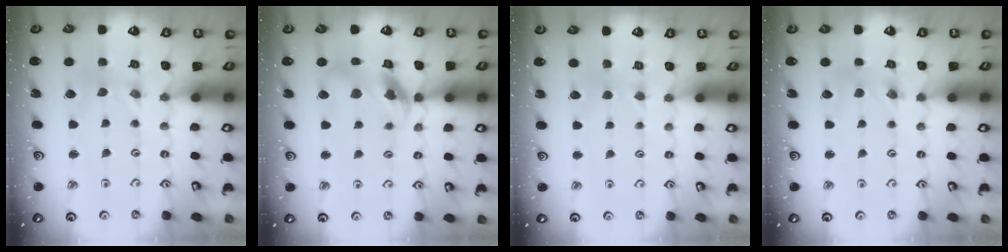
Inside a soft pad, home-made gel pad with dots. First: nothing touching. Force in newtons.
{"total": 13.8, "press": 13.7, "slide": 1.6}
{"total": 3.2, "press": 3.2, "slide": 0.4}
{"total": 1.2, "press": 1.1, "slide": 0.2}